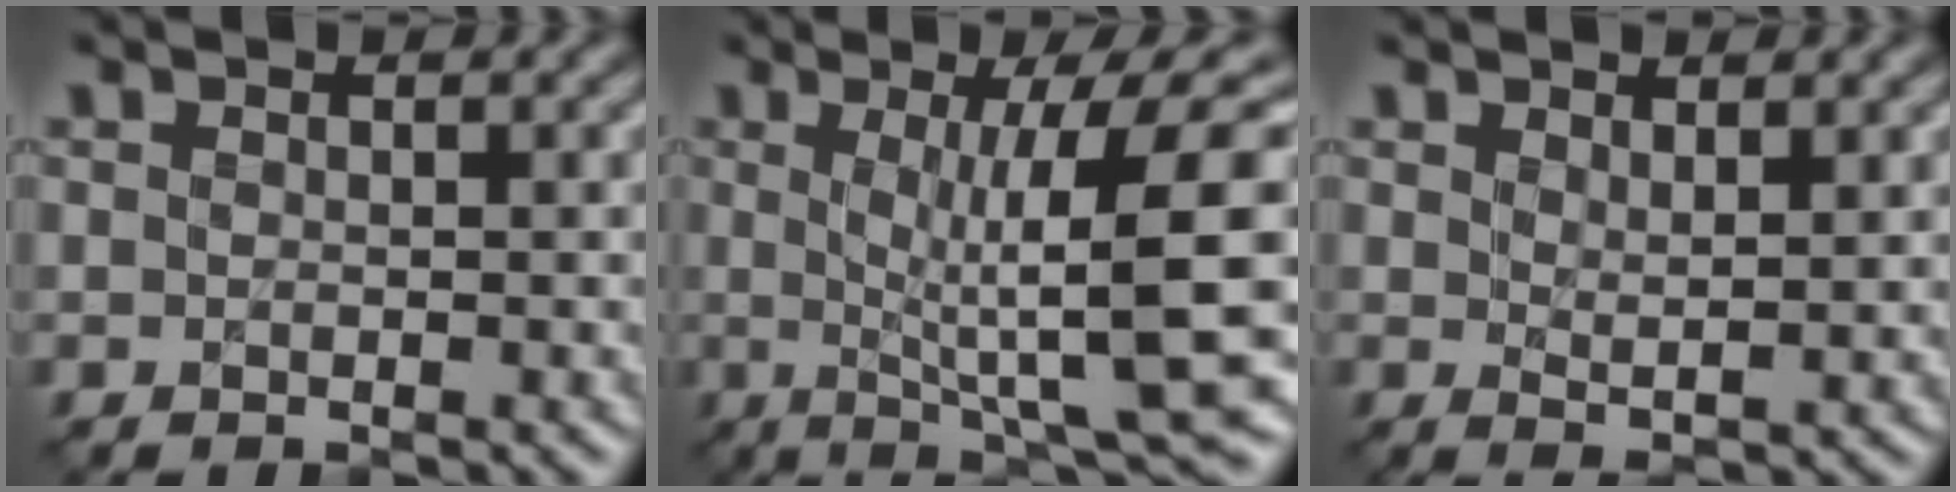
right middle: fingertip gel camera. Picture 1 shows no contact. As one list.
[{"total": 11.9, "force": [1.0, 2.2, 11.6], "torque": [-0.157, 0.005, 0.019]}, {"total": 1.7, "force": [1.2, 0.2, 1.1], "torque": [-0.019, -0.003, 0.022]}]